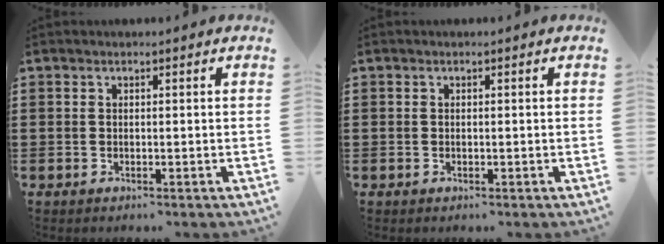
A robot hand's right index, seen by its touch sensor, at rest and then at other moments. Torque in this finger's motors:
{"motor_torque": [-0.44, 1.70, 0.00, -0.01]}